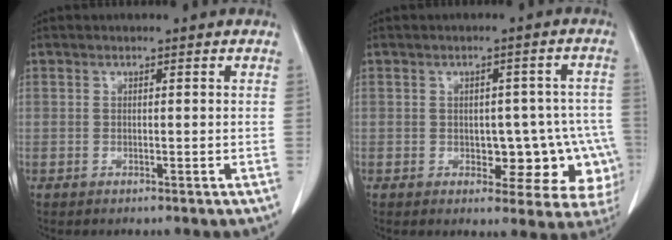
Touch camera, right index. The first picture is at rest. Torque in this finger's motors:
{"motor_torque": [0.26, -0.05, 0.16, 0.02]}